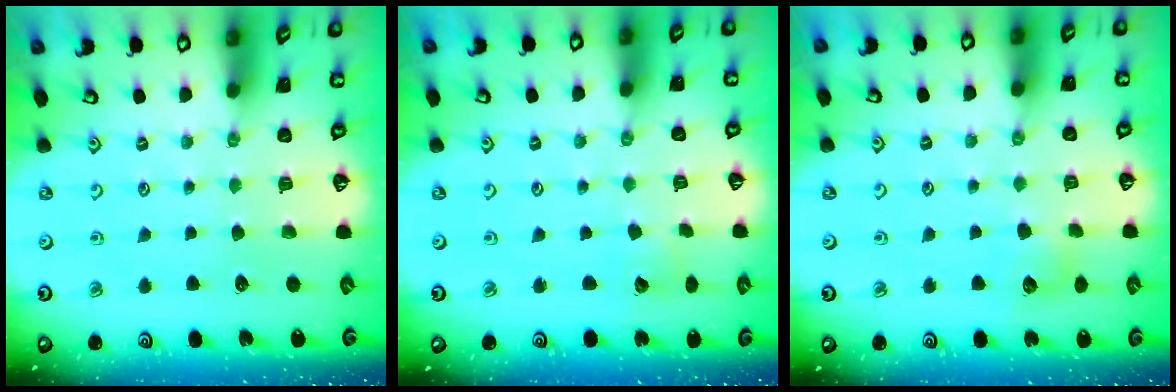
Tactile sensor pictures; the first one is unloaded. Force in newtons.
{"total": 3.4, "press": 3.4, "slide": 0.2}
{"total": 7.2, "press": 7.2, "slide": 0.7}